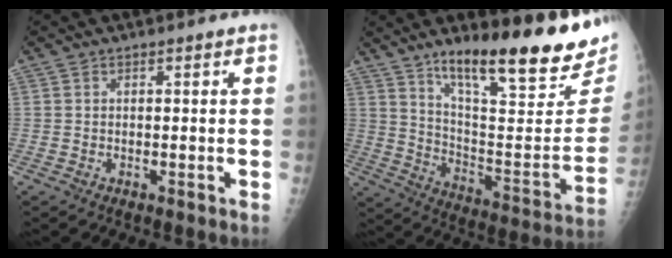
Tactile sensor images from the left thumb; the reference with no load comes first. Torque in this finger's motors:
{"motor_torque": [0.38, 0.21, 1.42, -1.36, 0.15]}